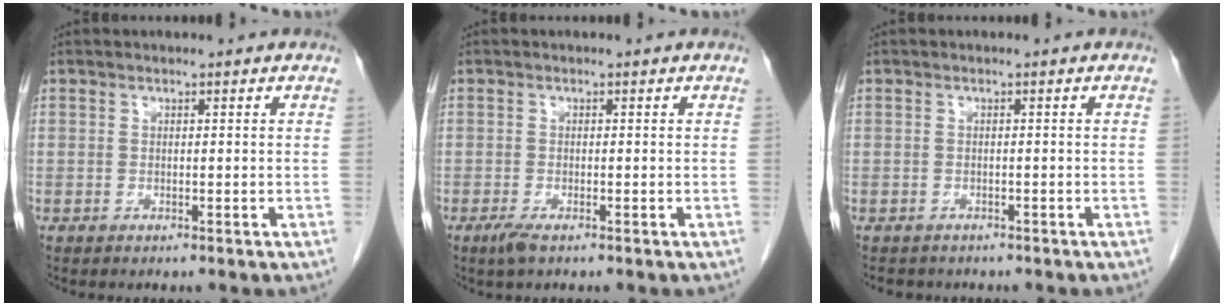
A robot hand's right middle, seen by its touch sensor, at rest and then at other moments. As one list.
[{"total": 1.9, "force": [-1.2, 0.4, 1.4], "torque": [-0.034, -0.006, -0.023]}, {"total": 3.2, "force": [-2.8, 1.5, 0.7], "torque": [-0.020, -0.003, -0.034]}]